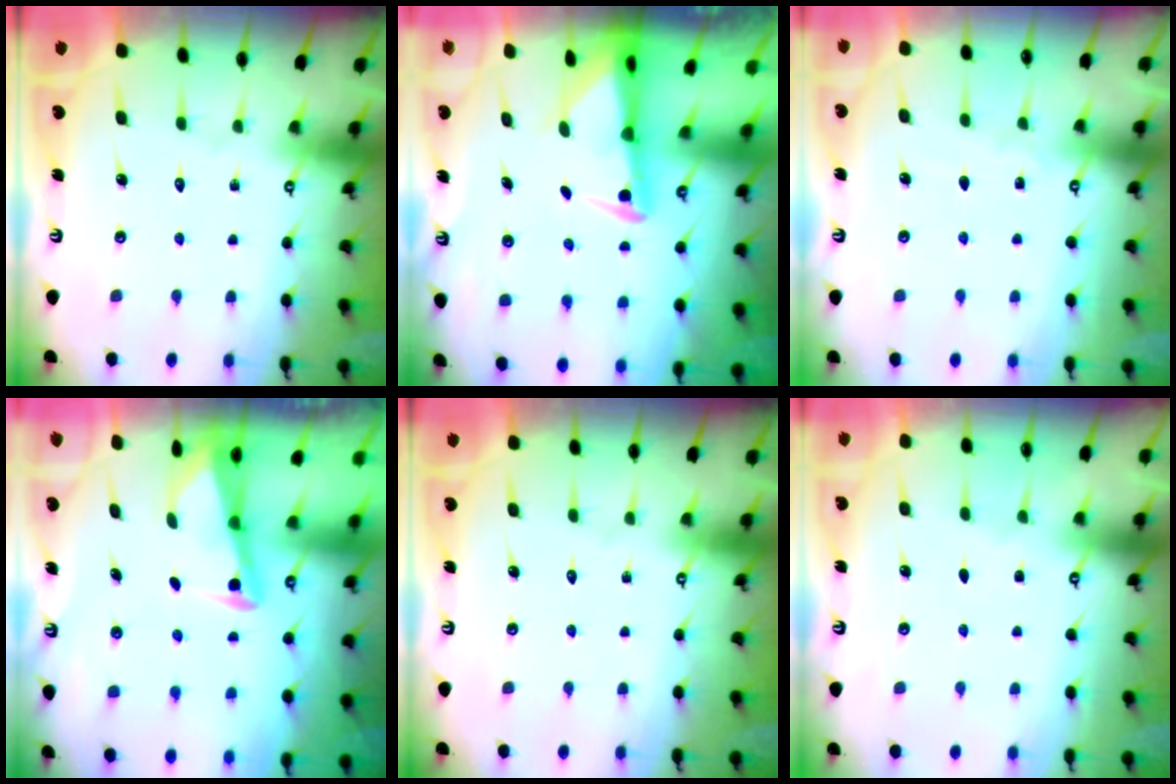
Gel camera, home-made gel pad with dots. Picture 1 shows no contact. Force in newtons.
{"total": 2.9, "press": 2.9, "slide": 0.6}
{"total": 2.5, "press": 2.5, "slide": 0.4}
{"total": 2.9, "press": 2.8, "slide": 0.4}
{"total": 0.0}
{"total": 2.3, "press": 2.3, "slide": 0.3}